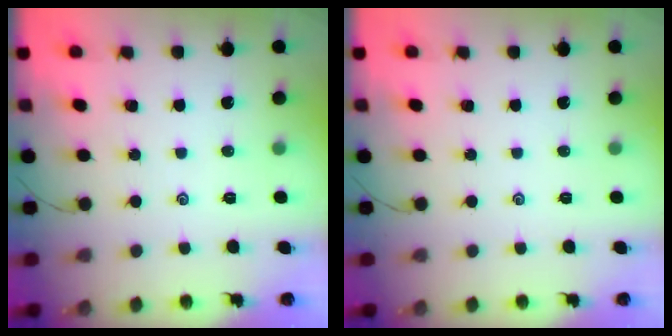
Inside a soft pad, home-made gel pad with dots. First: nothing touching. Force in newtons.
{"total": 0.0}